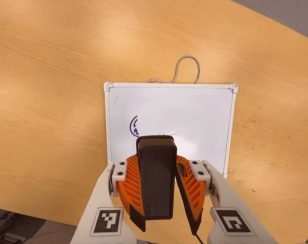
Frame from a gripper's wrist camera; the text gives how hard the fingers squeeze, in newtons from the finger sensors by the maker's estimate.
{"total": 9.2, "left": 9.4, "right": 8.9}